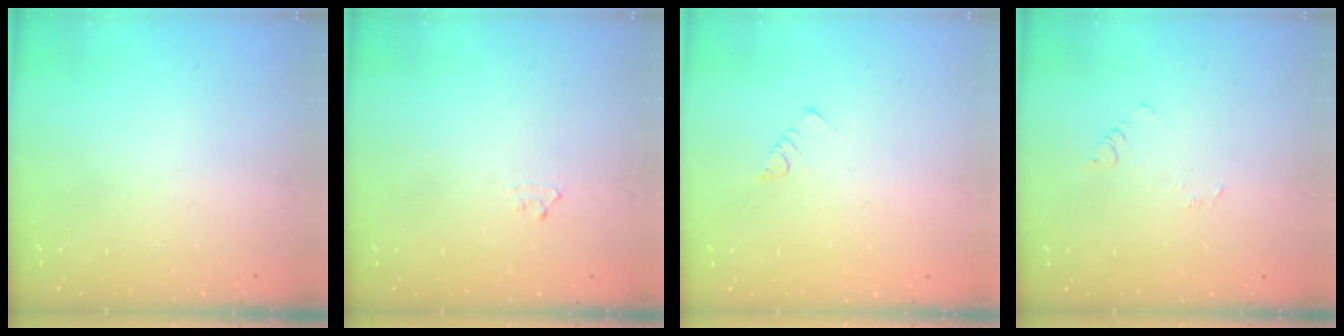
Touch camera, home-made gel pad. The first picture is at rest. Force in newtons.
{"total": 4.6, "press": 4.5, "slide": 0.5}
{"total": 3.0, "press": 3.0, "slide": 0.2}
{"total": 2.9, "press": 2.9, "slide": 0.3}